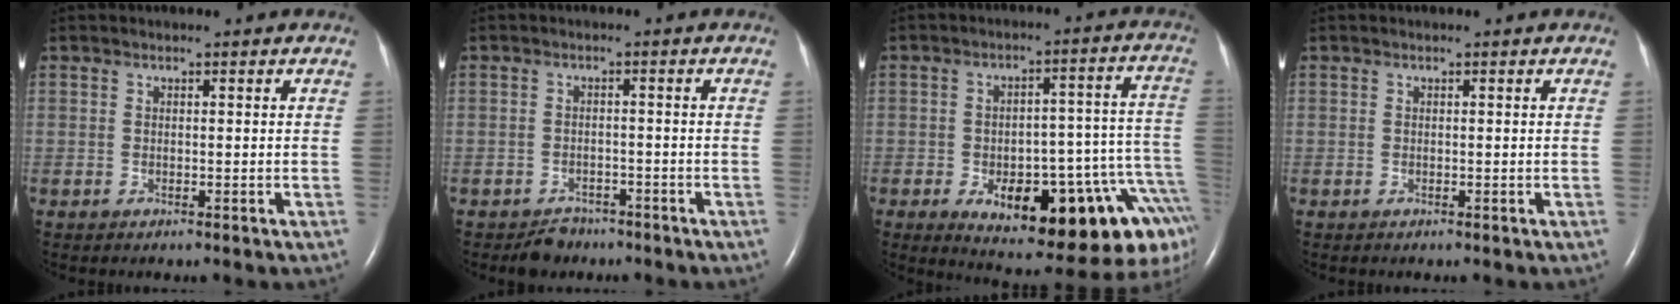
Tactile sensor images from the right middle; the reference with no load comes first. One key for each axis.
{"total": 3.0, "fx": -2.4, "fy": 1.7, "fz": 0.1, "tx": -0.008, "ty": 0.005, "tz": -0.034}
{"total": 22.0, "fx": -10.1, "fy": 6.8, "fz": 18.4, "tx": -0.153, "ty": 0.034, "tz": -0.123}
{"total": 0.0}